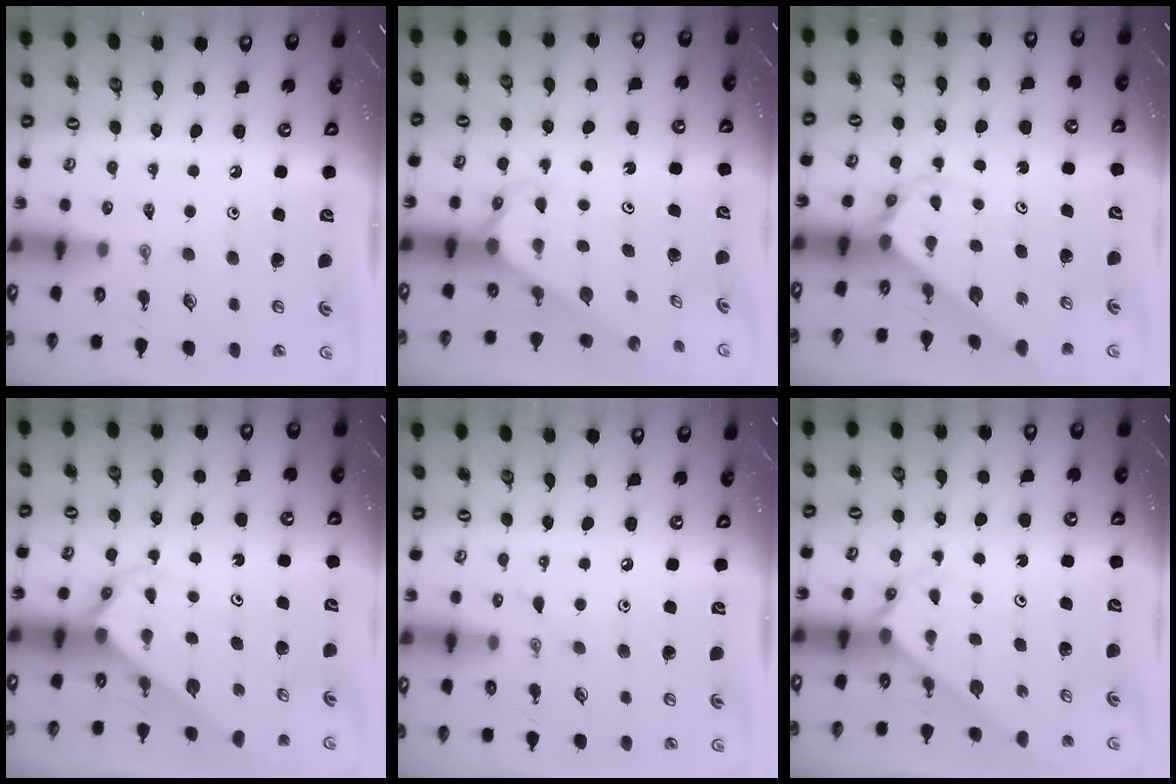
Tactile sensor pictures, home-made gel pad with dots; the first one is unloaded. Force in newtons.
{"total": 2.4, "press": 2.4, "slide": 0.2}
{"total": 2.4, "press": 2.4, "slide": 0.2}
{"total": 2.3, "press": 2.3, "slide": 0.1}
{"total": 3.8, "press": 3.8, "slide": 0.6}
{"total": 2.2, "press": 2.2, "slide": 0.2}